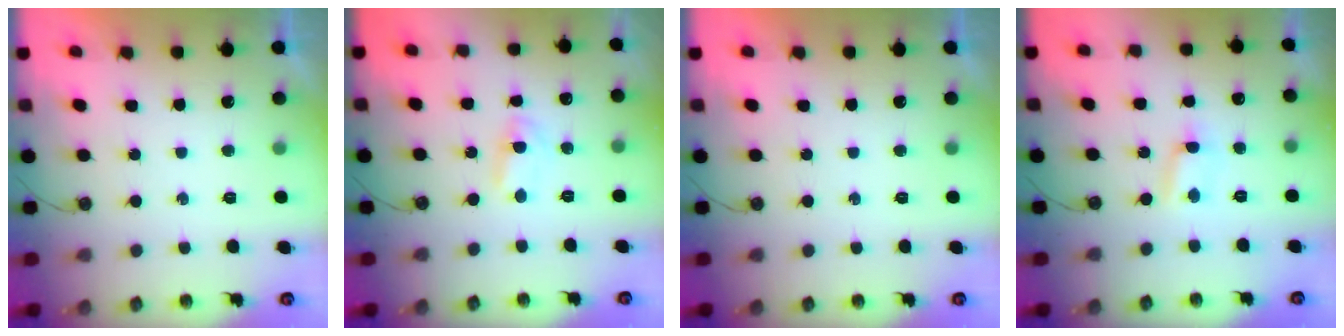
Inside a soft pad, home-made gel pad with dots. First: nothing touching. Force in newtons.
{"total": 1.6, "press": 1.6, "slide": 0.3}
{"total": 0.0}
{"total": 1.8, "press": 1.8, "slide": 0.2}